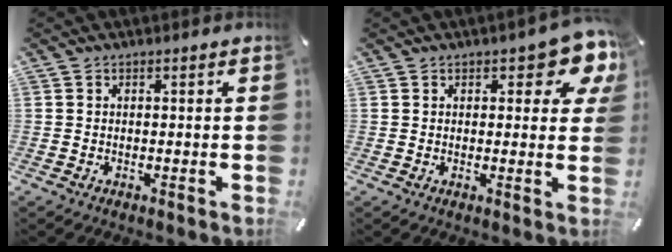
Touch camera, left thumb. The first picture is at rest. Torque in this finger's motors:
{"motor_torque": [0.46, 0.05, 0.38, 0.13, 0.05]}